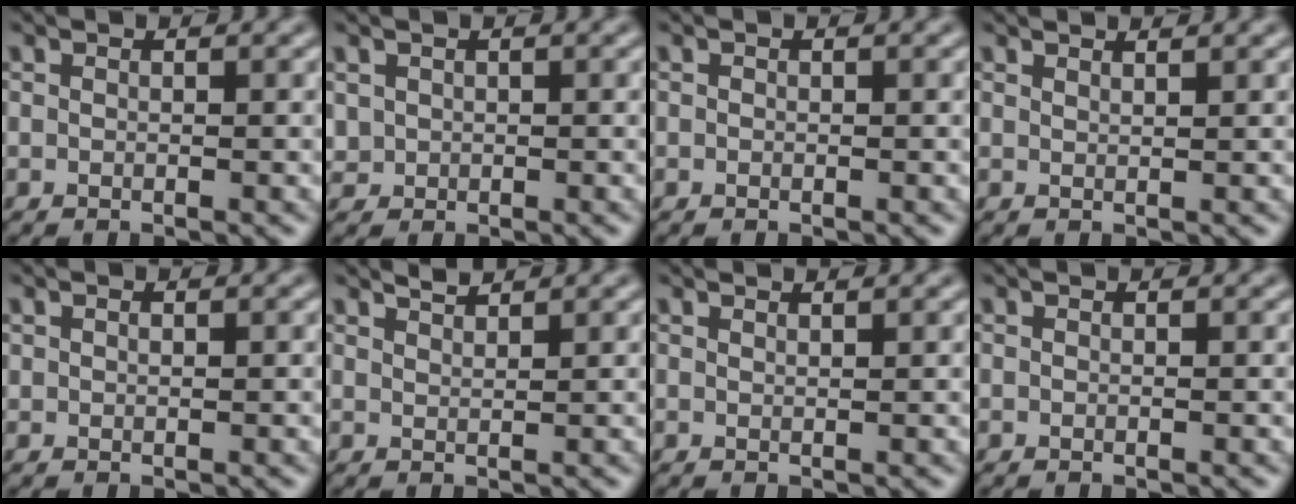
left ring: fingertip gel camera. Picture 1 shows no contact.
{"total": 0.8, "force": [0.3, 0.8, 0.1], "torque": [-0.002, -0.003, 0.008]}
{"total": 0.0}
{"total": 1.3, "force": [1.2, 0.2, 0.4], "torque": [0.002, -0.001, 0.010]}
{"total": 0.5, "force": [0.3, 0.3, 0.2], "torque": [-0.004, 0.000, 0.005]}
{"total": 1.4, "force": [1.3, 0.1, 0.3], "torque": [-0.003, 0.000, 0.020]}
{"total": 0.9, "force": [0.9, 0.2, 0.3], "torque": [0.001, -0.003, 0.008]}
{"total": 0.0}